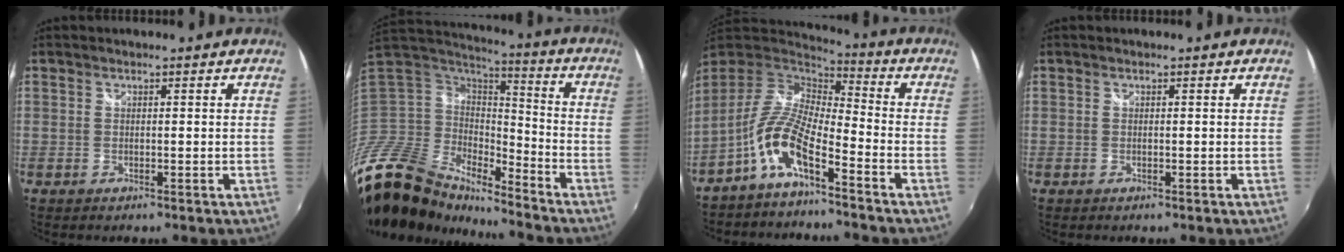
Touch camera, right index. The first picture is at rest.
{"total": 18.9, "force": [-14.9, 9.3, 7.1], "torque": [-0.186, -0.011, -0.287]}
{"total": 10.4, "force": [-6.0, 3.1, 7.8], "torque": [-0.167, 0.012, -0.125]}
{"total": 0.0}